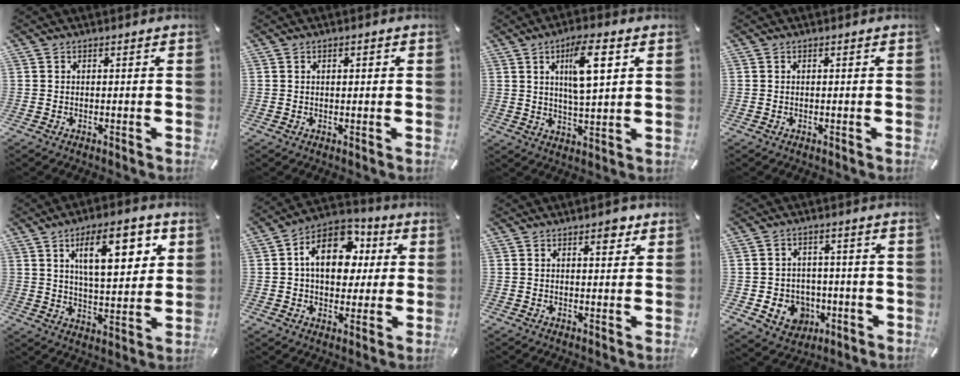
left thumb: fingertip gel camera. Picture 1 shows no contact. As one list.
[{"total": 1.2, "force": [0.3, 0.6, 1.0], "torque": [-0.019, 0.004, 0.004]}, {"total": 10.8, "force": [4.0, 3.1, 9.5], "torque": [-0.166, -0.003, 0.062]}, {"total": 0.0}, {"total": 15.6, "force": [6.9, 6.4, 12.4], "torque": [-0.186, -0.013, 0.108]}, {"total": 15.3, "force": [3.3, 11.0, 10.1], "torque": [-0.169, -0.004, 0.060]}, {"total": 3.5, "force": [2.1, 1.8, 2.2], "torque": [-0.015, -0.007, 0.029]}, {"total": 7.9, "force": [-1.6, 7.5, 2.1], "torque": [-0.038, 0.011, -0.020]}]